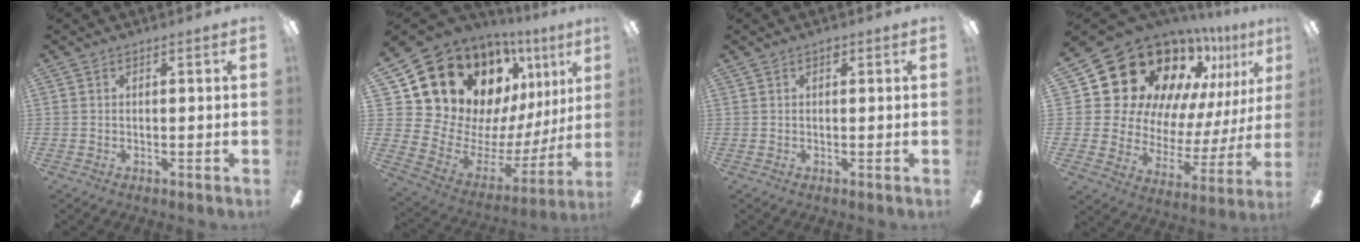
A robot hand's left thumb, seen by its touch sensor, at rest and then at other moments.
{"total": 21.4, "force": [13.8, 13.8, 8.8], "torque": [-0.160, -0.117, 0.285]}
{"total": 1.0, "force": [0.5, 0.7, 0.6], "torque": [-0.004, 0.001, 0.006]}
{"total": 25.2, "force": [17.1, 15.0, 10.8], "torque": [-0.181, -0.126, 0.335]}